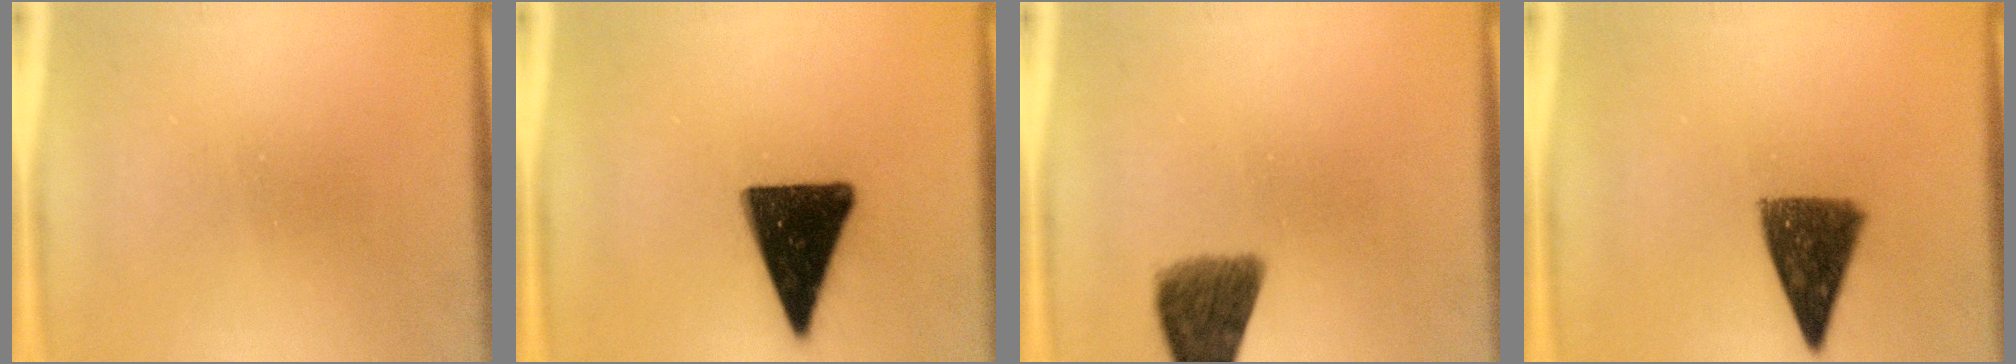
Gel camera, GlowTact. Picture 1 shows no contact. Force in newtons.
{"total": 15.8}
{"total": 8.1}
{"total": 9.8}